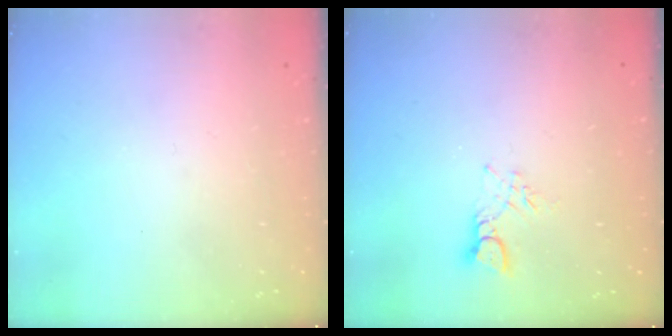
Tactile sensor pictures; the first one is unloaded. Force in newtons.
{"total": 3.4, "press": 3.4, "slide": 0.2}